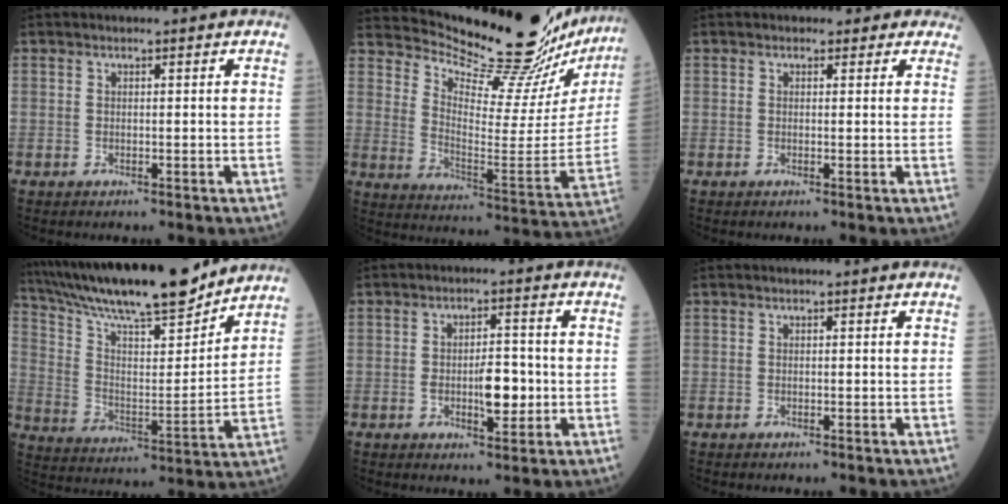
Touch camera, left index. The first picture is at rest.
{"total": 26.0, "force": [24.3, 2.3, 8.9], "torque": [-0.145, -0.121, 0.315]}
{"total": 3.2, "force": [2.6, 1.8, 0.2], "torque": [0.018, -0.007, 0.010]}
{"total": 21.0, "force": [18.2, 2.1, 10.3], "torque": [-0.185, -0.002, 0.299]}
{"total": 5.4, "force": [-1.1, 1.9, 5.0], "torque": [-0.077, -0.003, -0.017]}
{"total": 0.0}